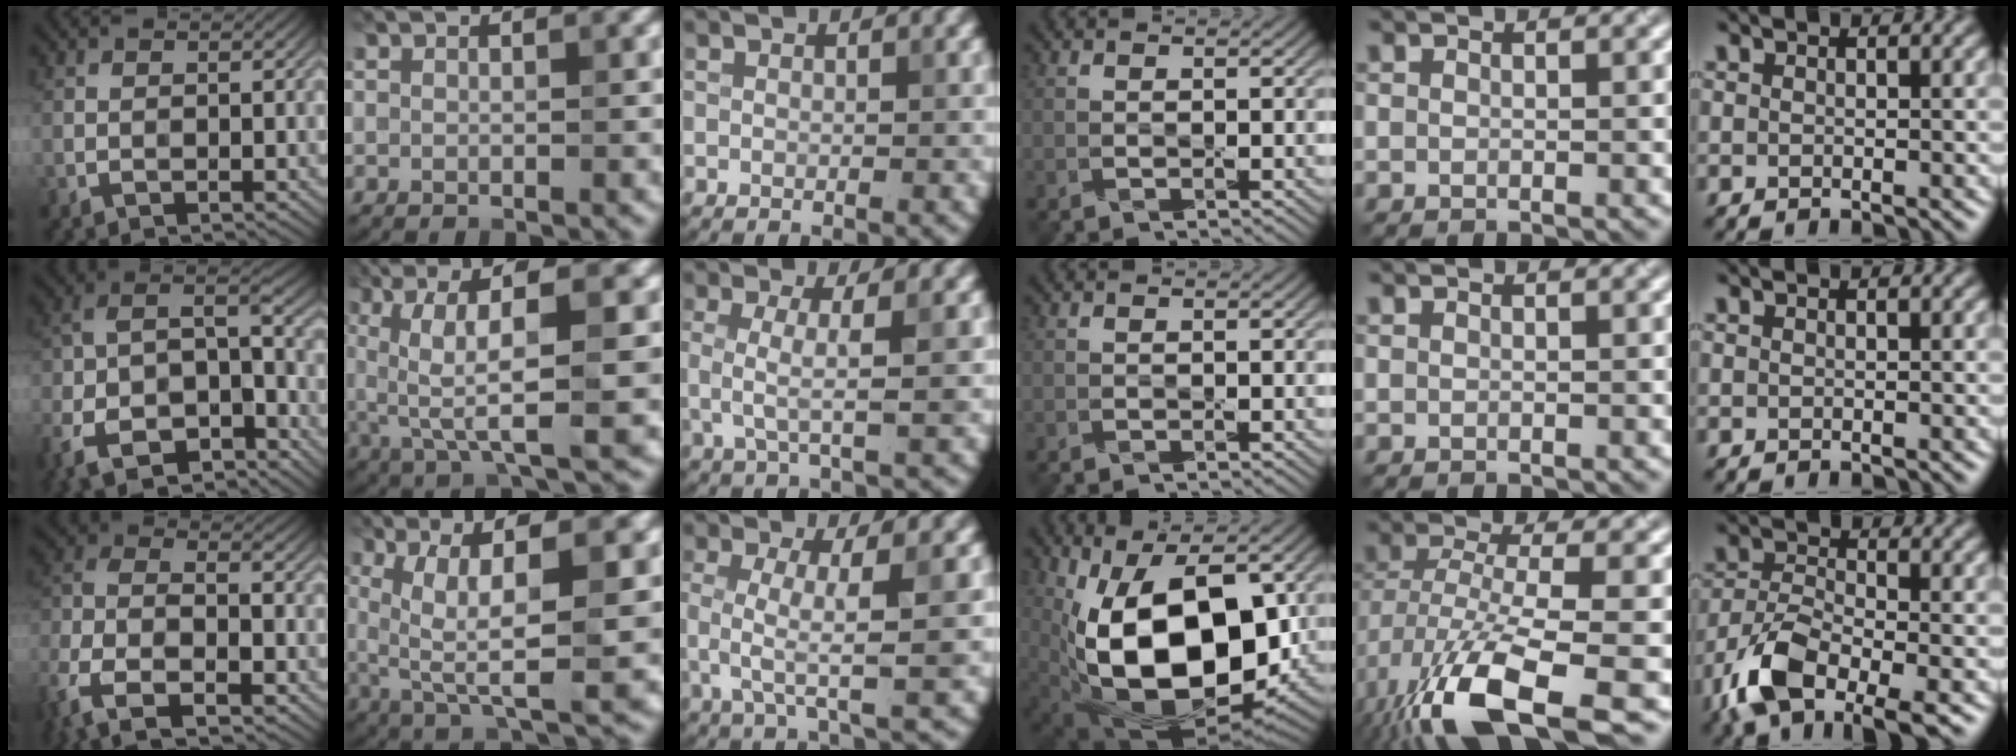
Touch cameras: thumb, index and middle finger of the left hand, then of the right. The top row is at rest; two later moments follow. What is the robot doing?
{"motion": "wipe", "object": "glasses"}